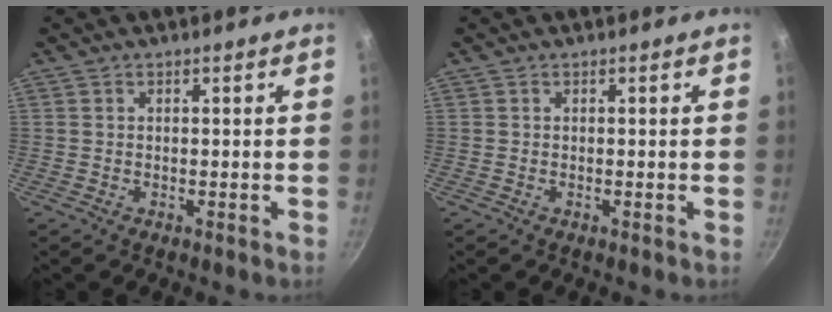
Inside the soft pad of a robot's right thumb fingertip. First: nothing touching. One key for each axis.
{"total": 0.0}